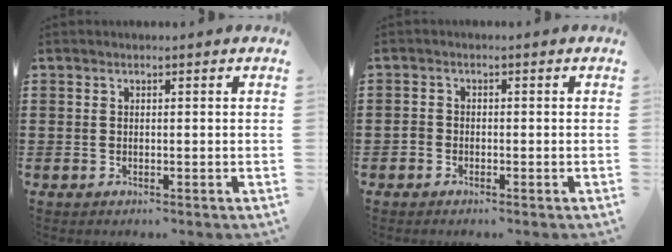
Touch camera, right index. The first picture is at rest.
{"total": 1.3, "force": [-0.8, 0.9, 0.4], "torque": [-0.010, 0.003, -0.018]}